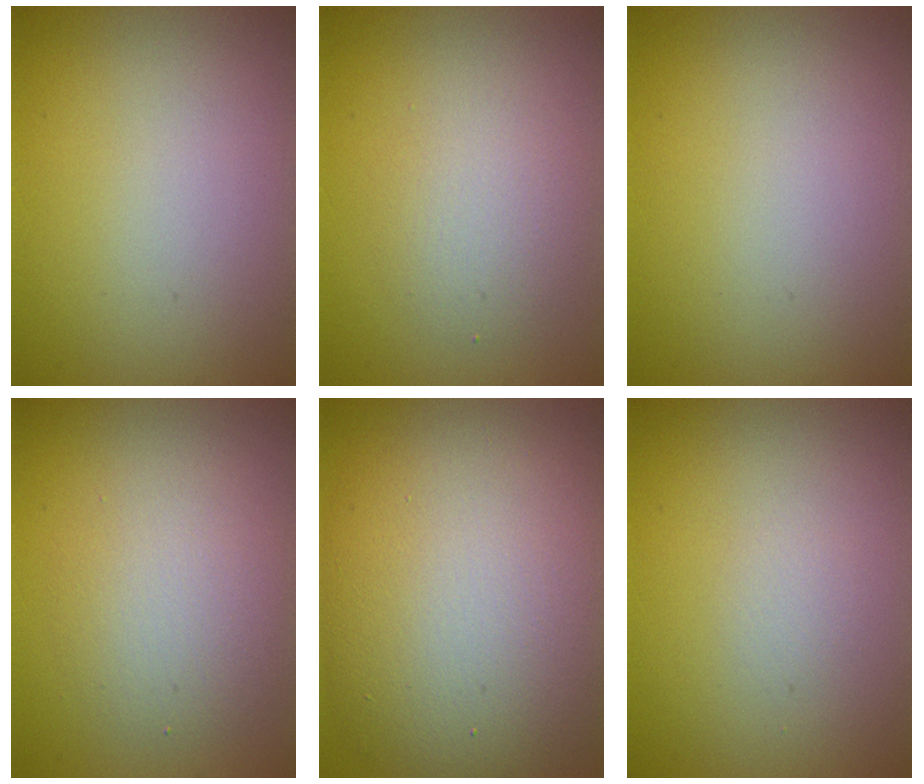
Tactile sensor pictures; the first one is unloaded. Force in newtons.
{"total": 2.3, "press": 2.3, "slide": 0.1}
{"total": 0.0}
{"total": 3.5, "press": 3.5, "slide": 0.1}
{"total": 12.6, "press": 12.6, "slide": 0.9}
{"total": 0.6, "press": 0.6, "slide": 0.1}